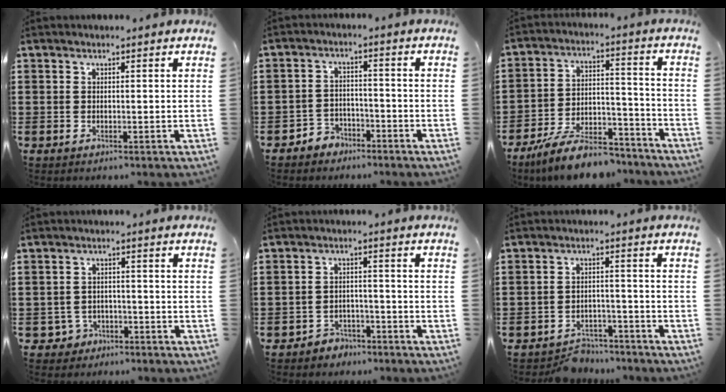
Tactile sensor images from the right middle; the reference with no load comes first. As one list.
[{"total": 3.0, "force": [-2.8, 1.3, 0.0], "torque": [-0.012, 0.002, -0.059]}, {"total": 9.9, "force": [-8.9, 2.6, 3.6], "torque": [-0.059, 0.037, -0.167]}, {"total": 2.7, "force": [-2.1, 1.7, 0.4], "torque": [-0.025, -0.003, -0.047]}, {"total": 2.7, "force": [-2.6, 0.9, 0.0], "torque": [-0.011, 0.001, -0.056]}, {"total": 3.9, "force": [-3.8, 0.9, 0.2], "torque": [-0.010, 0.003, -0.077]}]